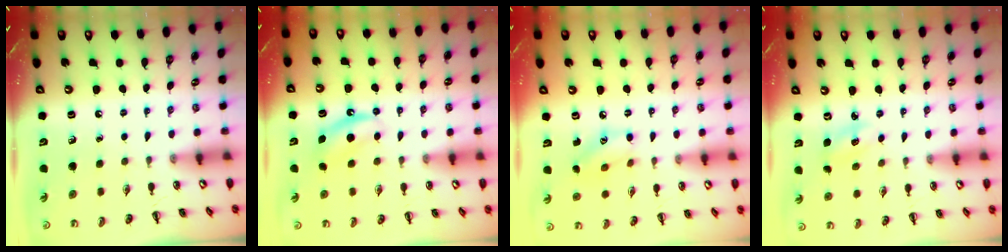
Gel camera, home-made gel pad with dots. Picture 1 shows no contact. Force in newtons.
{"total": 6.7, "press": 6.5, "slide": 1.6}
{"total": 7.8, "press": 7.7, "slide": 0.6}
{"total": 4.0, "press": 3.9, "slide": 1.1}